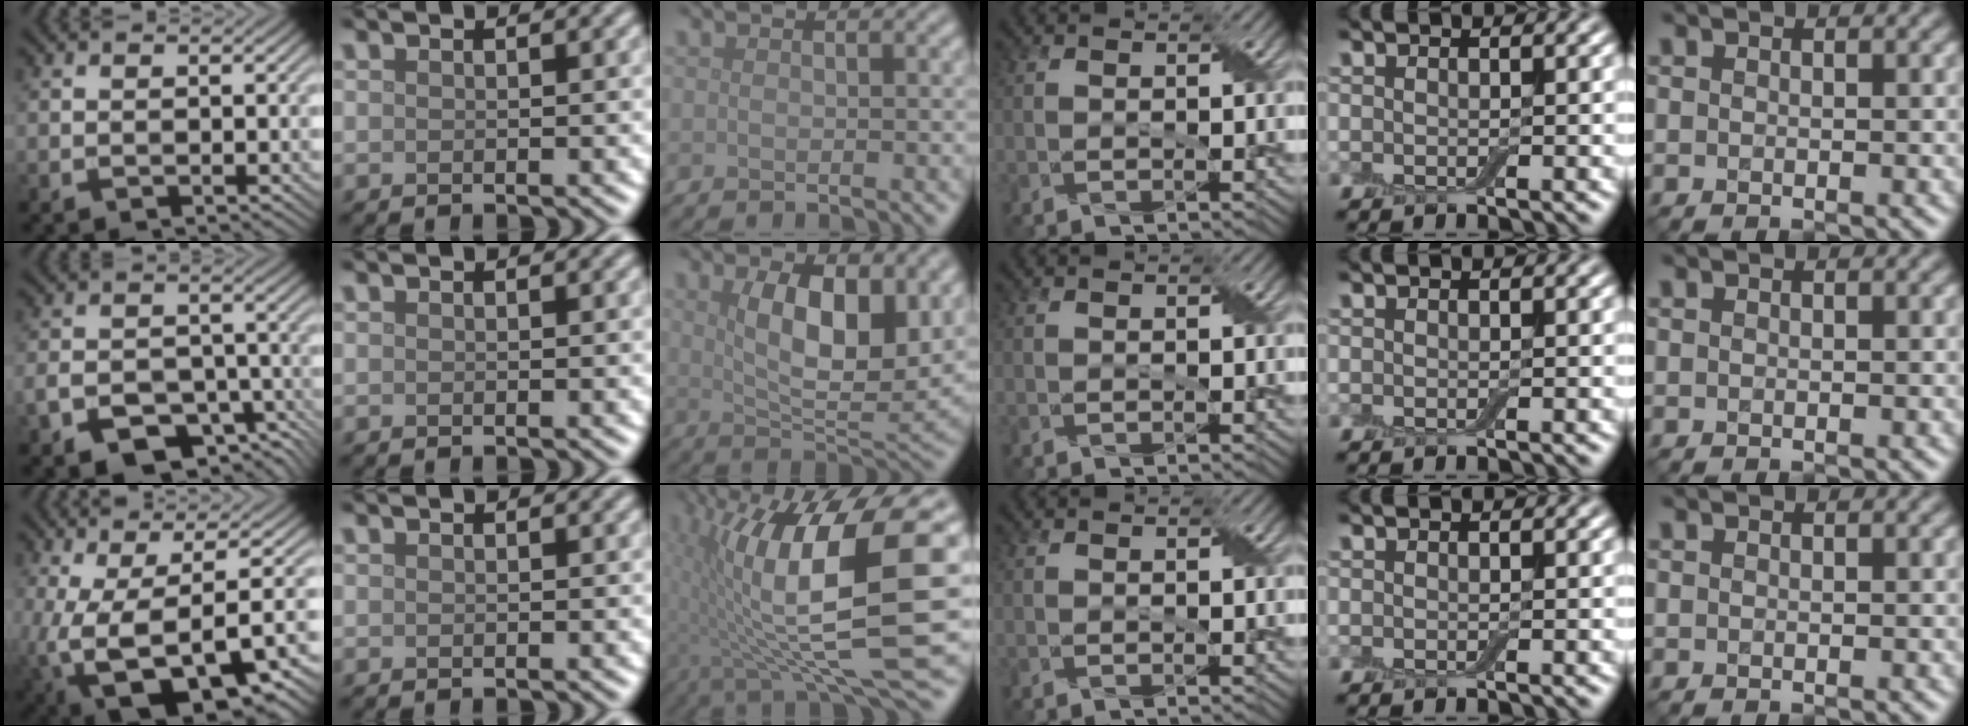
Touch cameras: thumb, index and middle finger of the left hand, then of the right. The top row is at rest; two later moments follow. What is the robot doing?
{"motion": "peel", "object": "aluminum foil"}